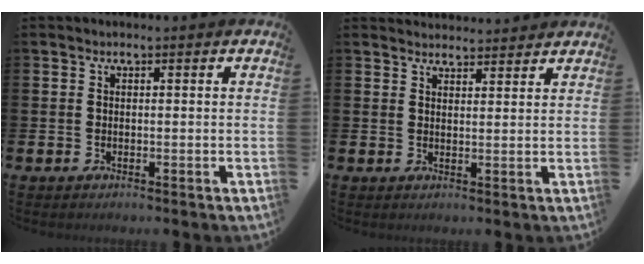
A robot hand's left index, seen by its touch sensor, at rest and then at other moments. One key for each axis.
{"total": 2.9, "fx": 2.8, "fy": 0.4, "fz": -0.2, "tx": 0.006, "ty": -0.018, "tz": 0.051}